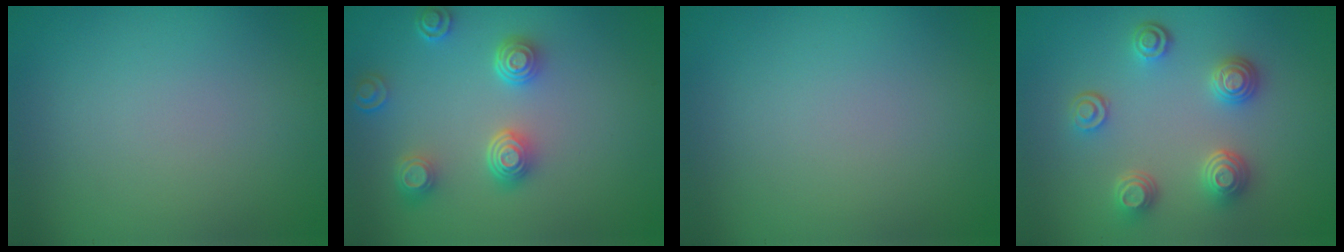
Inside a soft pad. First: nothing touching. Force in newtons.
{"total": 4.2, "press": 3.4, "slide": 2.6}
{"total": 0.0}
{"total": 3.7, "press": 3.2, "slide": 1.8}